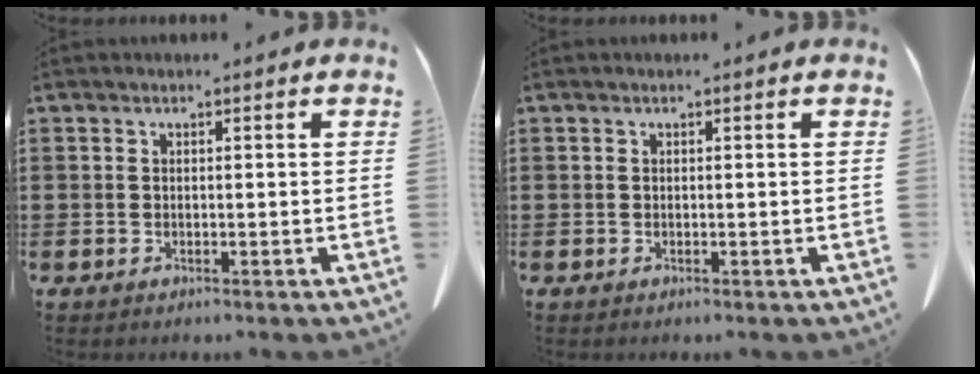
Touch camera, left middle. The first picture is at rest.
{"total": 0.0}